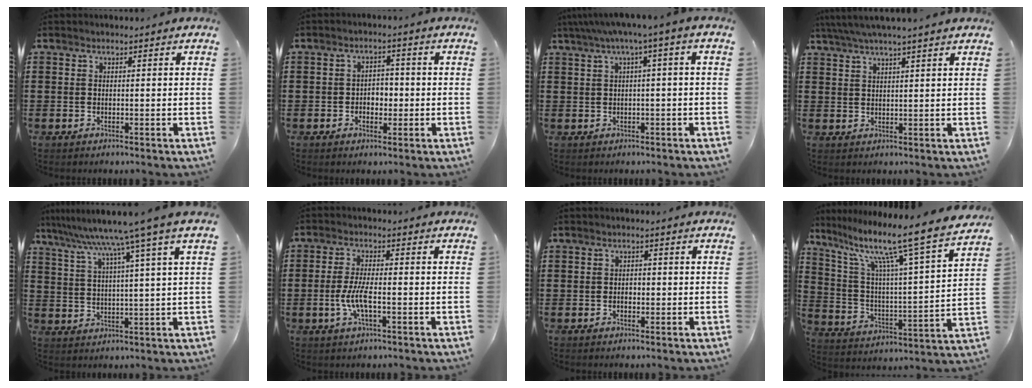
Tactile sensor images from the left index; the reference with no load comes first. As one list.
[{"total": 2.8, "force": [-0.9, 2.0, 1.7], "torque": [-0.038, 0.006, -0.021]}, {"total": 2.9, "force": [-0.4, -0.2, 2.9], "torque": [-0.052, -0.003, -0.012]}, {"total": 3.7, "force": [3.2, -0.3, 1.8], "torque": [-0.043, -0.004, 0.057]}, {"total": 8.4, "force": [6.1, -1.6, 5.7], "torque": [-0.133, -0.034, 0.093]}, {"total": 5.3, "force": [-1.5, 1.3, 4.9], "torque": [-0.112, -0.005, -0.035]}, {"total": 0.9, "force": [-0.3, 0.6, 0.7], "torque": [-0.015, 0.001, -0.006]}, {"total": 11.4, "force": [9.1, -0.3, 7.0], "torque": [-0.154, -0.073, 0.137]}]